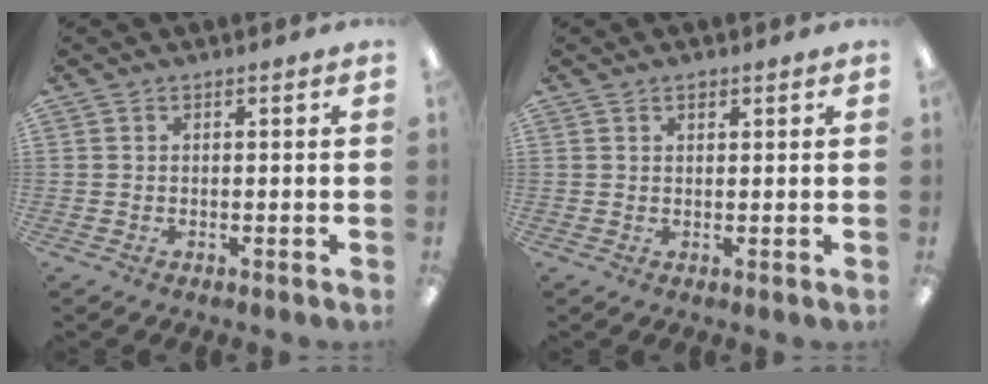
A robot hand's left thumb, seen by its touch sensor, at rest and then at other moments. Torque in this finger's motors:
{"motor_torque": [-0.17, -0.05, -0.40, -0.08, -0.02]}